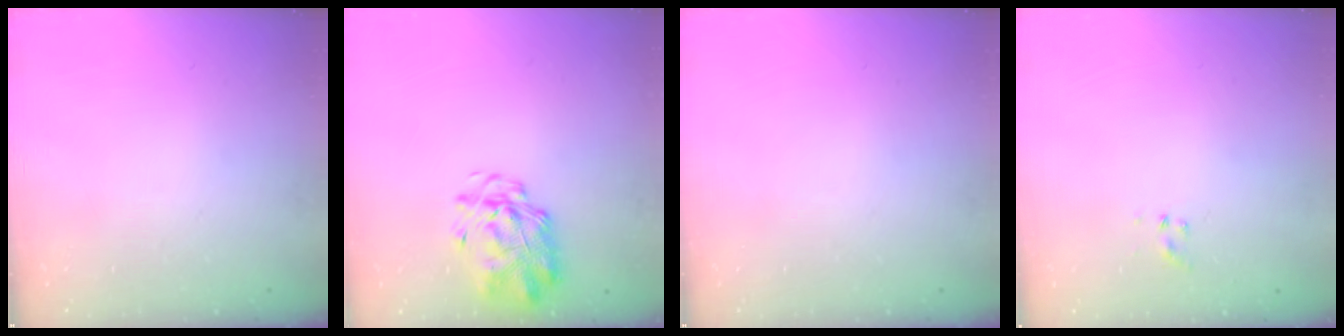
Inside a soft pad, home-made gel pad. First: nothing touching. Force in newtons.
{"total": 2.9, "press": 2.8, "slide": 0.7}
{"total": 0.0}
{"total": 1.0, "press": 0.9, "slide": 0.4}